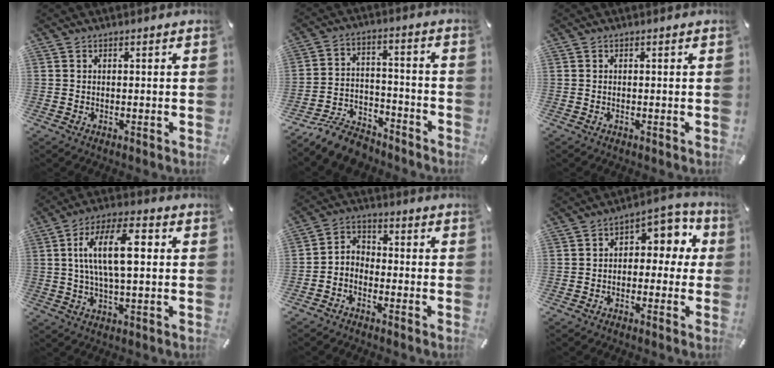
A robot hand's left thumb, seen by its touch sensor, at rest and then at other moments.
{"total": 10.2, "force": [-8.8, 4.1, 3.0], "torque": [-0.037, 0.056, -0.164]}
{"total": 0.0}
{"total": 13.2, "force": [1.9, 5.1, 12.0], "torque": [-0.238, 0.005, 0.027]}
{"total": 4.6, "force": [-3.8, 2.5, 0.6], "torque": [-0.010, 0.012, -0.079]}
{"total": 6.4, "force": [0.7, 4.7, 4.2], "torque": [-0.052, -0.005, 0.005]}